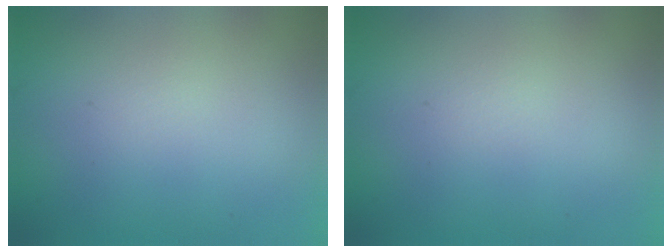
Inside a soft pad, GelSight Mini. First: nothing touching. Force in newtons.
{"total": 0.0}